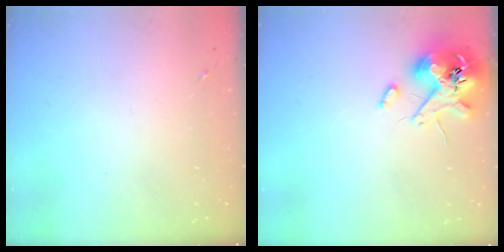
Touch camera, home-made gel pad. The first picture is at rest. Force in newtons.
{"total": 12.3, "press": 12.2, "slide": 1.9}